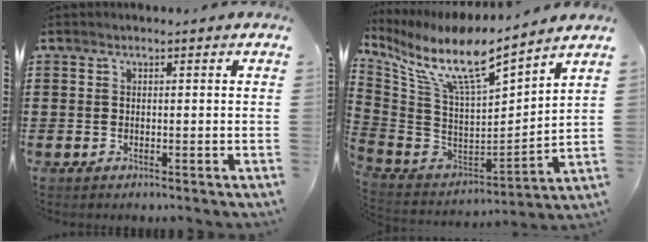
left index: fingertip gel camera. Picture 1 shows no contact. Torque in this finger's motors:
{"motor_torque": [0.84, 0.93, 0.79, 0.20]}